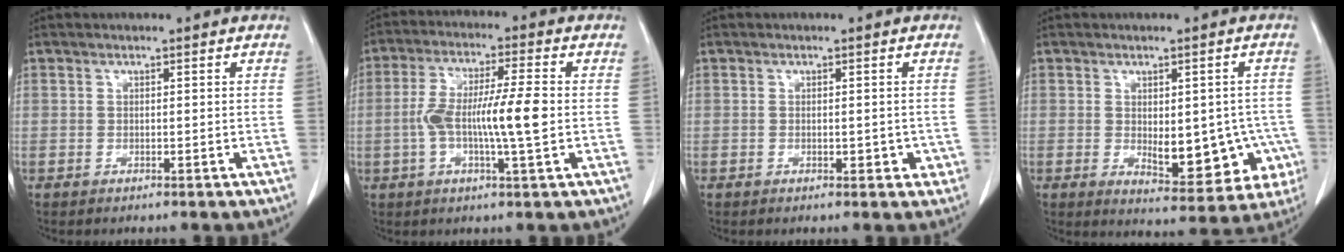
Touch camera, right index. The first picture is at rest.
{"total": 10.0, "force": [-1.0, 0.8, 9.9], "torque": [-0.189, 0.009, -0.024]}
{"total": 1.9, "force": [-0.3, 1.2, 1.4], "torque": [-0.010, 0.002, 0.001]}
{"total": 10.7, "force": [-2.0, 5.2, 9.1], "torque": [-0.104, 0.004, -0.010]}